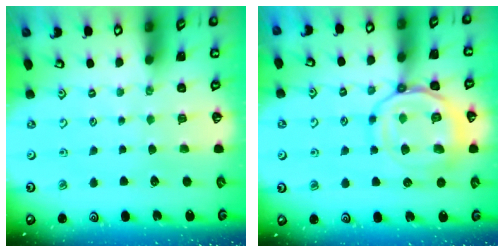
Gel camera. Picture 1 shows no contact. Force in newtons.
{"total": 16.4, "press": 16.3, "slide": 1.6}